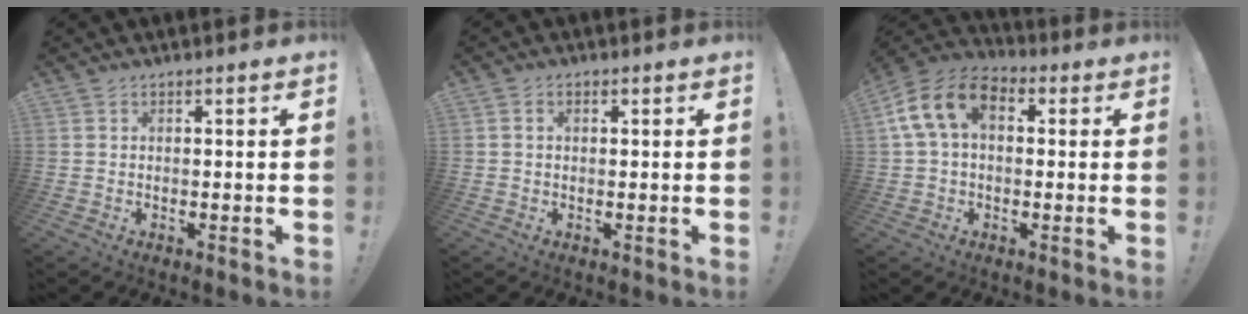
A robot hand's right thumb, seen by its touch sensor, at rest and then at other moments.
{"total": 1.3, "force": [0.2, 0.9, 0.9], "torque": [-0.015, 0.003, 0.002]}
{"total": 13.3, "force": [3.4, 8.8, 9.5], "torque": [-0.176, 0.012, 0.067]}